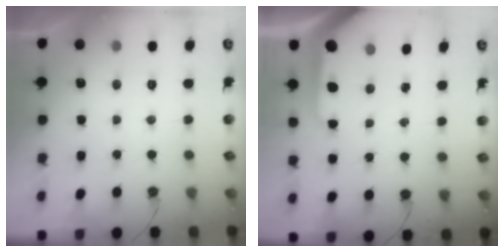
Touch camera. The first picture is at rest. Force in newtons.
{"total": 10.4, "press": 10.3, "slide": 1.1}